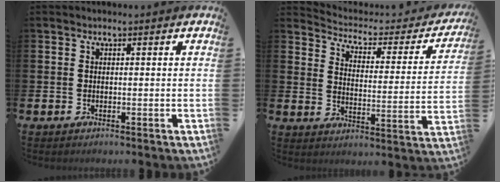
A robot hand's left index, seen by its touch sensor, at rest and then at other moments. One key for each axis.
{"total": 3.9, "fx": 3.3, "fy": 1.8, "fz": 1.1, "tx": -0.051, "ty": -0.031, "tz": 0.048}